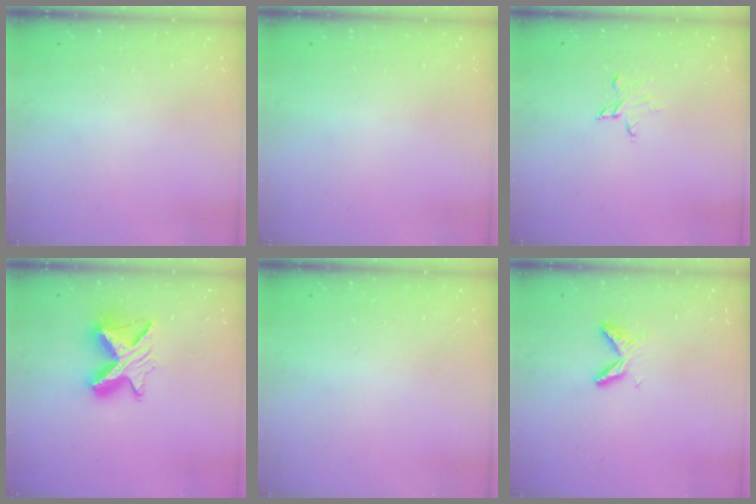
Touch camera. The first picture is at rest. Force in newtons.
{"total": 0.0}
{"total": 4.9, "press": 4.9, "slide": 0.5}
{"total": 9.9, "press": 9.9, "slide": 1.0}
{"total": 0.0}
{"total": 6.3, "press": 6.2, "slide": 0.7}